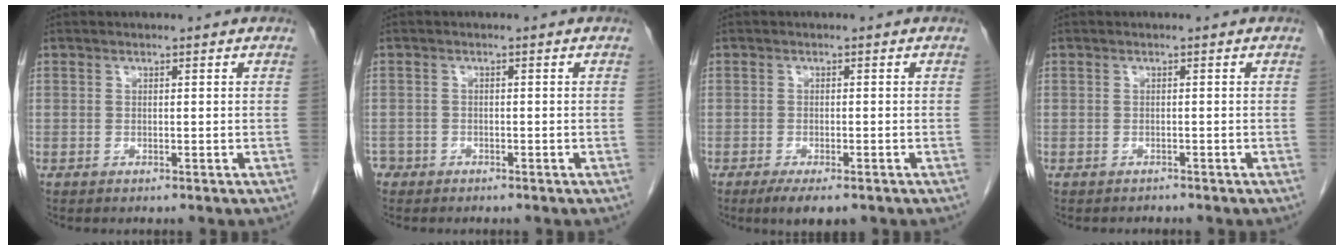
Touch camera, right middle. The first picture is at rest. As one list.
[{"total": 2.0, "force": [-1.5, 1.4, 0.1], "torque": [-0.009, 0.004, -0.029]}, {"total": 4.8, "force": [-3.3, 1.3, 3.2], "torque": [-0.047, -0.009, -0.047]}, {"total": 0.6, "force": [-0.6, 0.1, -0.2], "torque": [-0.008, -0.003, -0.011]}]